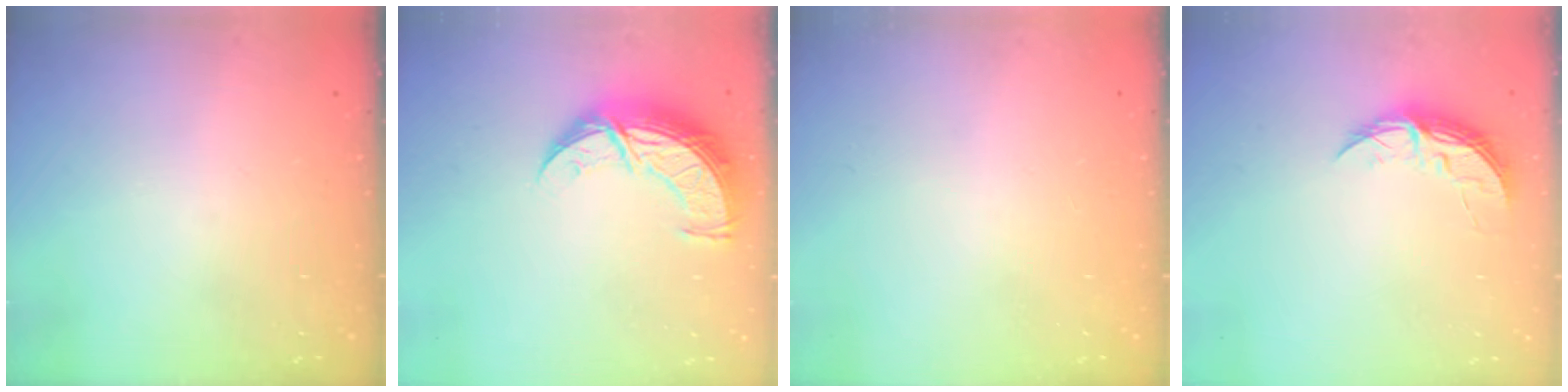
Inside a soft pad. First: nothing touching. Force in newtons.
{"total": 11.2, "press": 11.2, "slide": 0.9}
{"total": 0.0}
{"total": 5.9, "press": 5.9, "slide": 0.5}